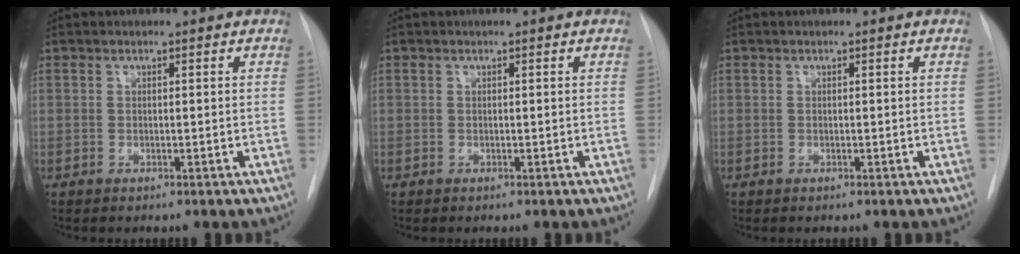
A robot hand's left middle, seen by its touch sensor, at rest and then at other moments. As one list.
[{"total": 0.0}, {"total": 0.0}]